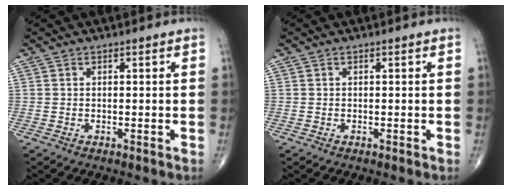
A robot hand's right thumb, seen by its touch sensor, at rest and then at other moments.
{"total": 0.0}